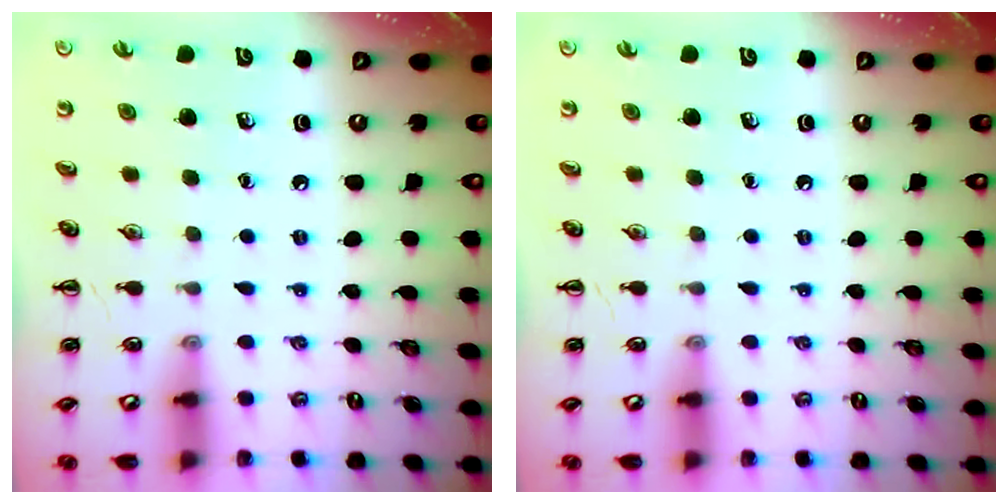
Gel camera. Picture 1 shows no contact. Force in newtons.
{"total": 0.0}